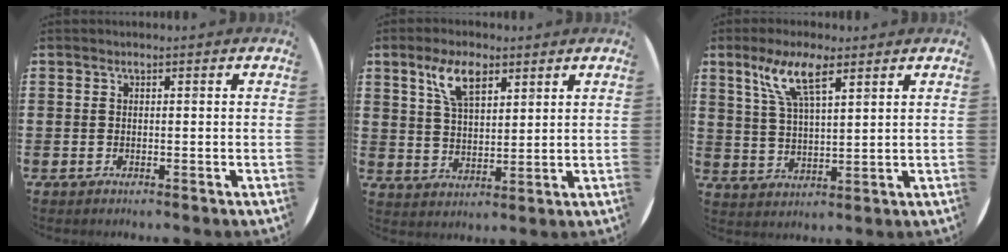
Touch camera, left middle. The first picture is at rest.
{"total": 6.9, "force": [4.1, 3.1, 4.6], "torque": [-0.093, 0.008, 0.072]}
{"total": 7.4, "force": [4.9, 1.9, 5.3], "torque": [-0.117, 0.001, 0.084]}